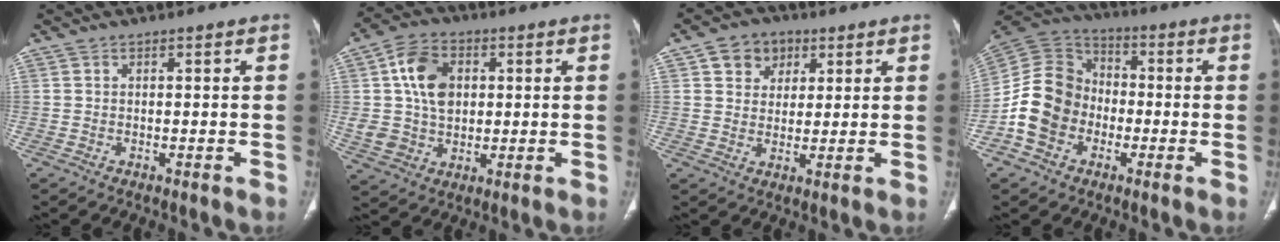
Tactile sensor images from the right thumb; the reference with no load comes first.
{"total": 12.4, "force": [2.5, 9.2, 7.9], "torque": [-0.116, 0.006, 0.048]}
{"total": 7.1, "force": [3.1, 5.8, 2.8], "torque": [-0.009, -0.007, 0.046]}
{"total": 13.2, "force": [-3.7, 10.9, 6.5], "torque": [-0.108, 0.040, -0.077]}